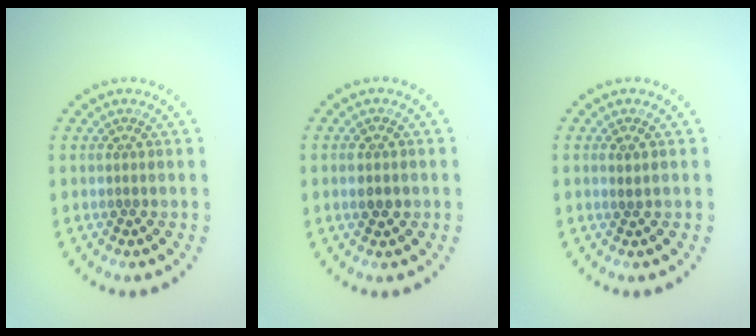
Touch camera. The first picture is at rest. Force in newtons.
{"total": 1.6, "press": 1.6, "slide": 0.2}
{"total": 0.6, "press": 0.3, "slide": 0.4}